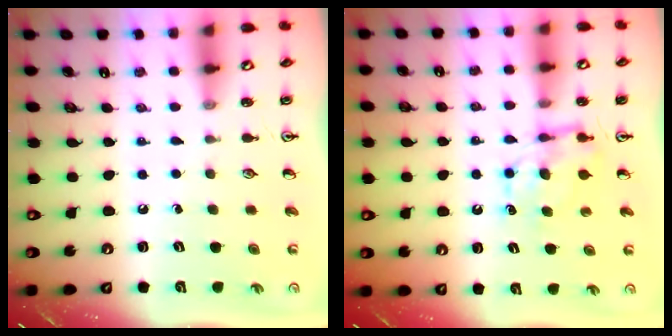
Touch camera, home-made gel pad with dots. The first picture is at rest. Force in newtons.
{"total": 7.1, "press": 7.1, "slide": 0.3}